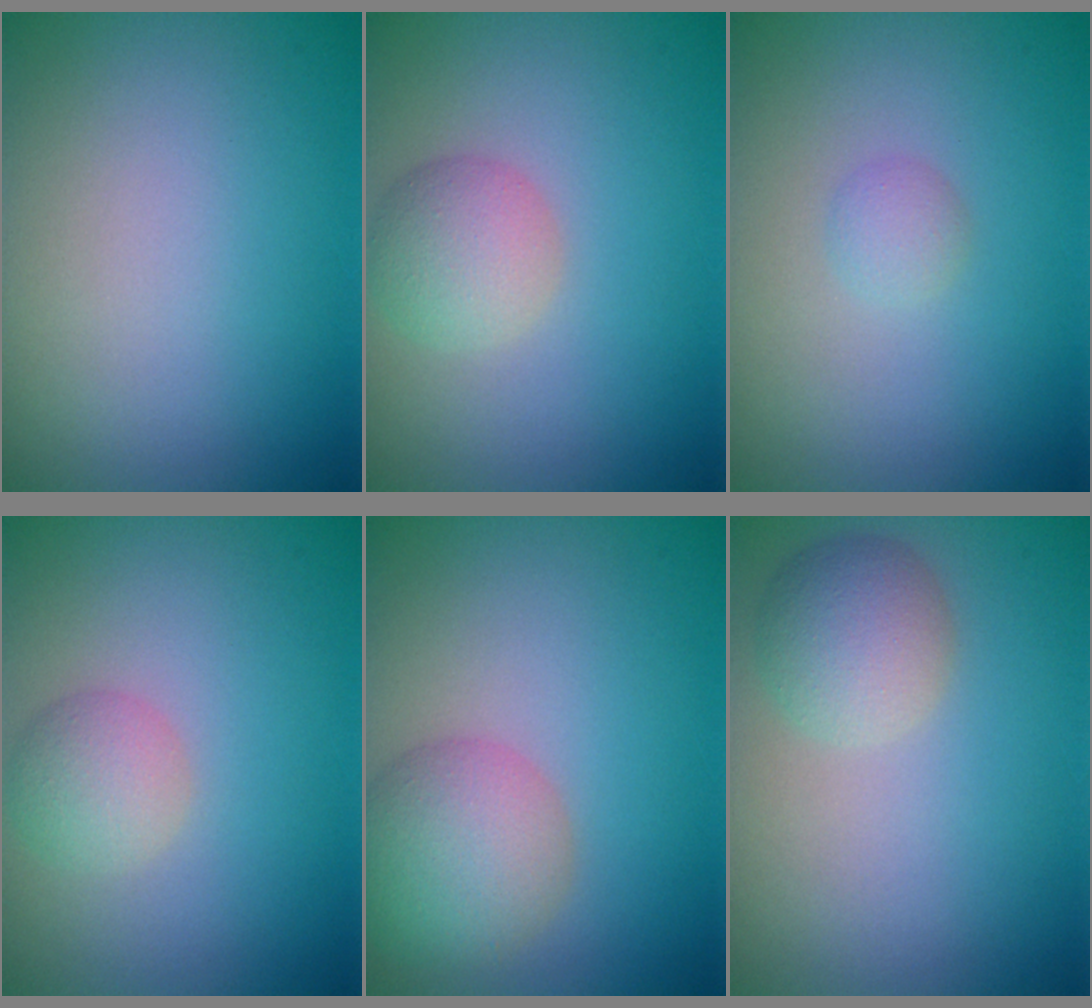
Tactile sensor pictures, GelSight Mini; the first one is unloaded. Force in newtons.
{"total": 2.9, "press": 2.9, "slide": 0.1}
{"total": 1.0, "press": 1.0, "slide": 0.0}
{"total": 2.2, "press": 2.2, "slide": 0.1}
{"total": 4.9, "press": 4.9, "slide": 0.1}
{"total": 3.4, "press": 3.4, "slide": 0.1}